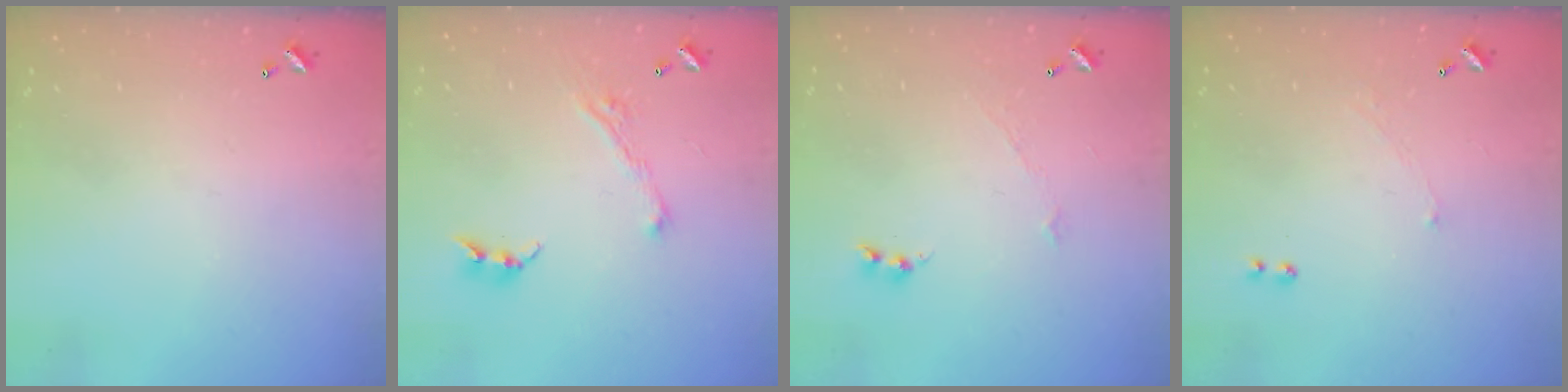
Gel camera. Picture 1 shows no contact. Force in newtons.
{"total": 3.7, "press": 3.6, "slide": 0.7}
{"total": 1.9, "press": 1.8, "slide": 0.4}
{"total": 1.0, "press": 0.7, "slide": 0.6}